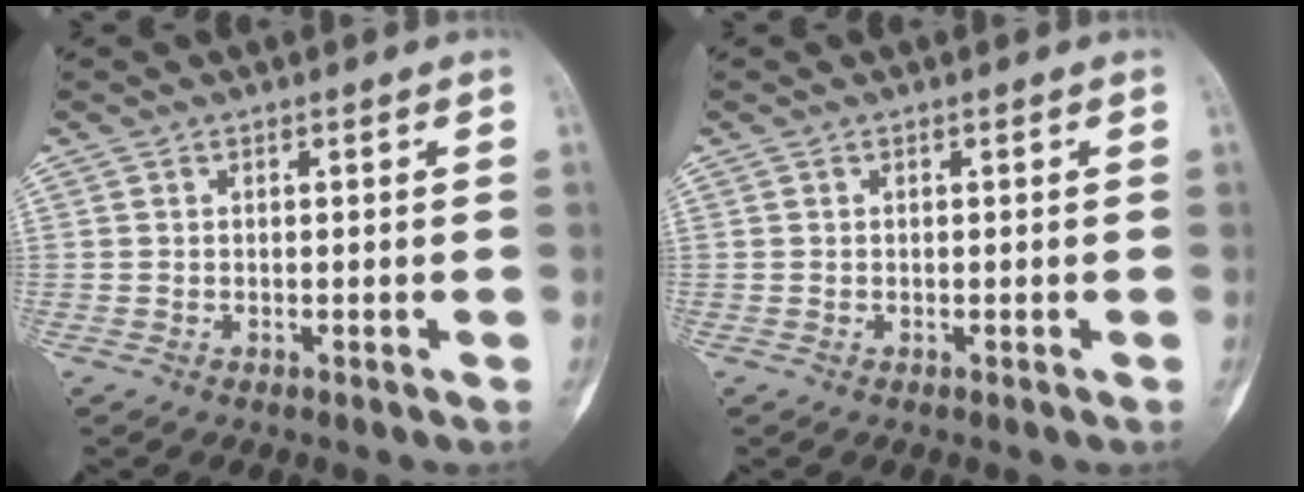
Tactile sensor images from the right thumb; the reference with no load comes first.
{"total": 0.0}